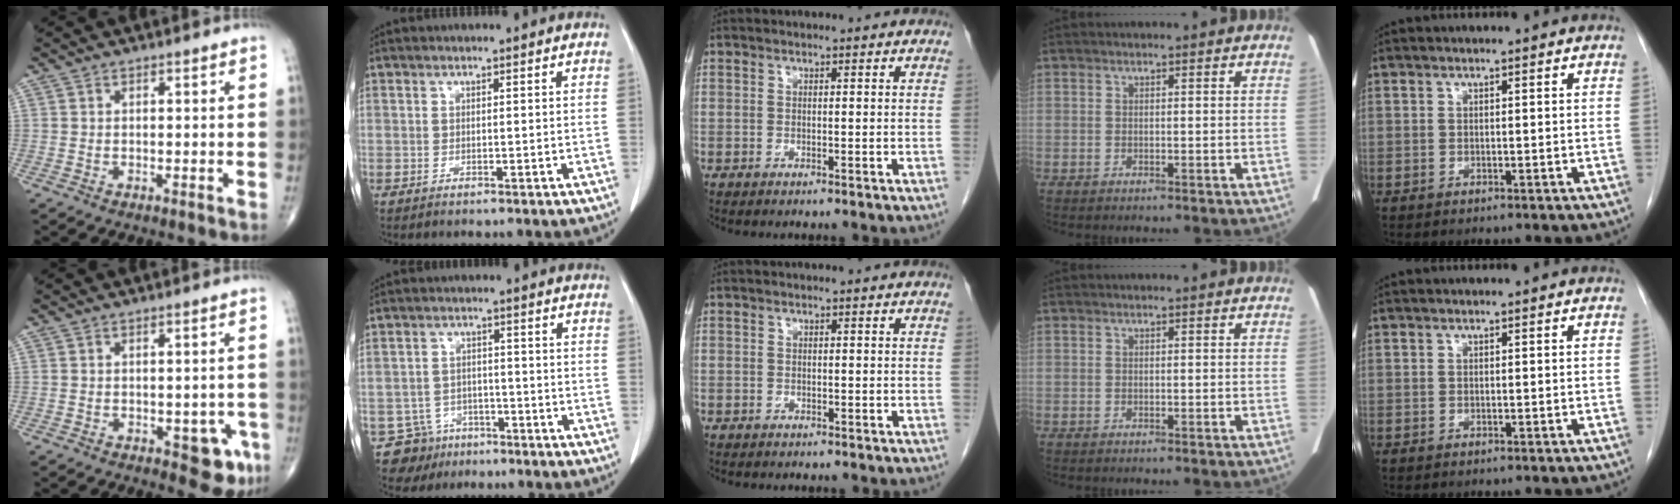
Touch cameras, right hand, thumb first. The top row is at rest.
{"thumb": {"total": 6.3, "force": [-2.5, 3.2, 4.8], "torque": [-0.028, 0.004, -0.026]}, "index": {"total": 6.0, "force": [-4.0, 4.5, -0.3], "torque": [0.013, 0.012, -0.063]}, "middle": {"total": 0.9, "force": [-0.7, 0.6, 0.1], "torque": [-0.004, 0.003, -0.011]}}